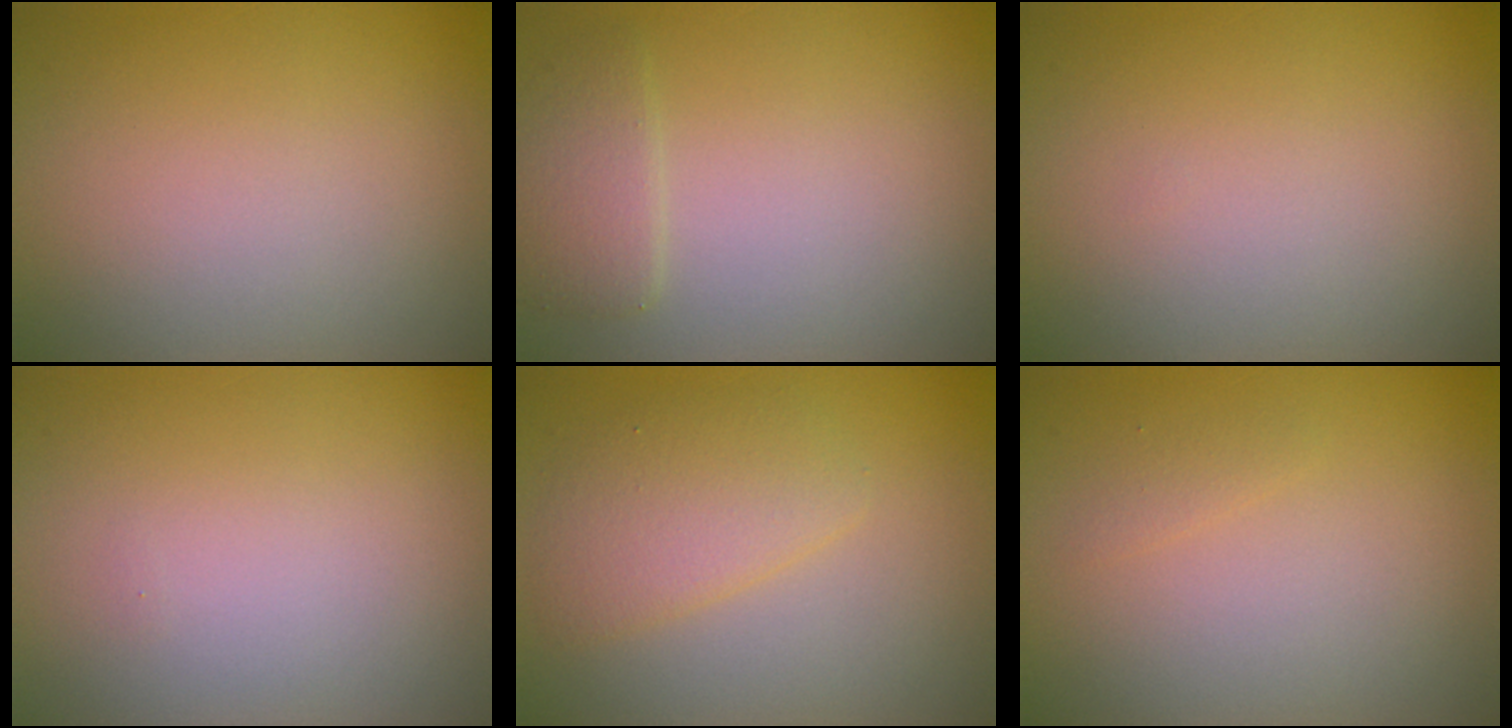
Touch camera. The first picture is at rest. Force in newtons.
{"total": 2.0, "press": 2.0, "slide": 0.1}
{"total": 0.0}
{"total": 0.0}
{"total": 3.3, "press": 3.3, "slide": 0.1}
{"total": 0.6, "press": 0.6, "slide": 0.0}